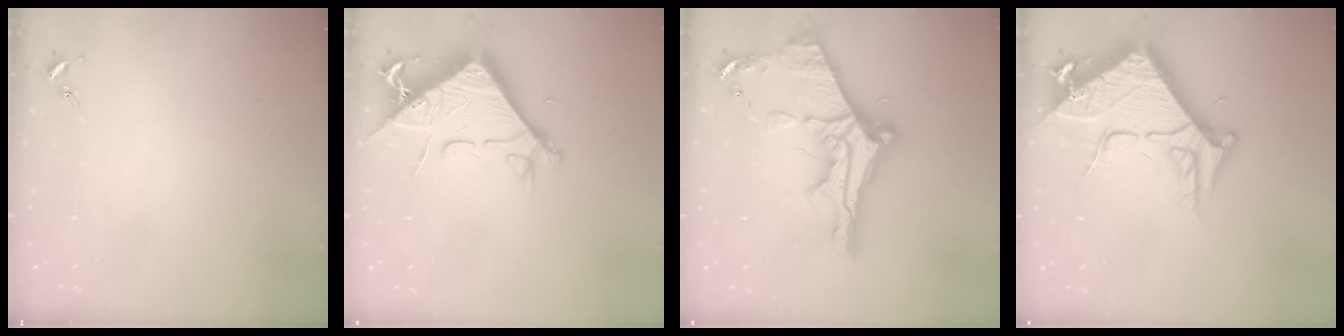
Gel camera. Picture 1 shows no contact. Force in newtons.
{"total": 9.5, "press": 9.4, "slide": 1.2}
{"total": 10.6, "press": 10.5, "slide": 1.3}
{"total": 10.5, "press": 10.5, "slide": 1.0}